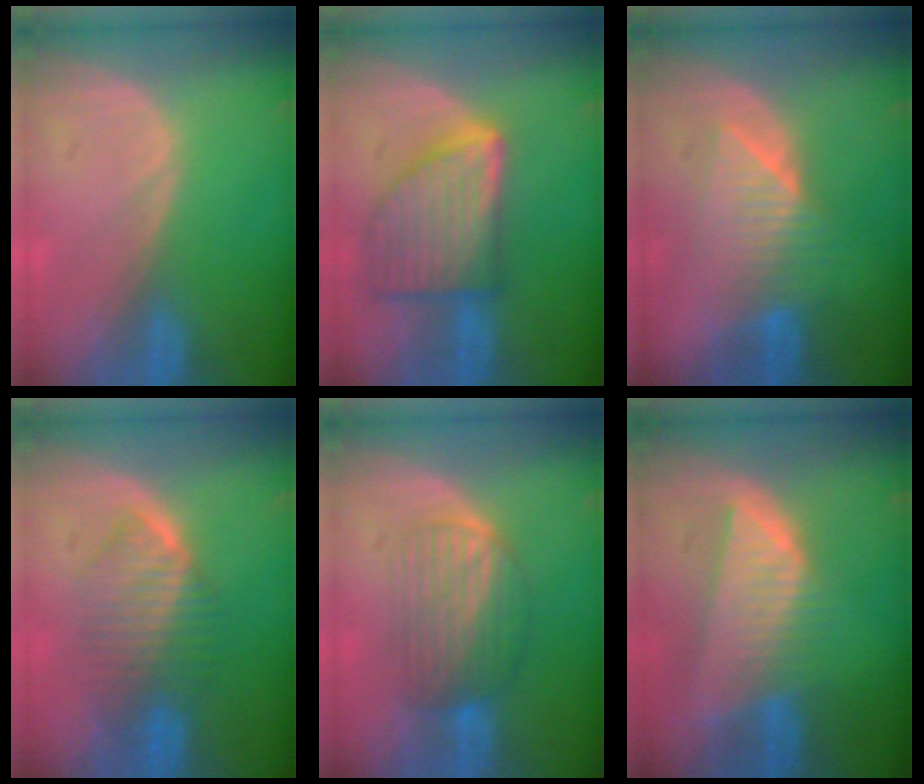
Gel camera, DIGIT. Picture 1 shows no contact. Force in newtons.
{"total": 9.4, "press": 9.3, "slide": 0.6}
{"total": 6.4, "press": 6.3, "slide": 0.3}
{"total": 6.4, "press": 6.3, "slide": 1.0}
{"total": 6.5, "press": 6.3, "slide": 1.6}
{"total": 8.1, "press": 7.2, "slide": 3.8}